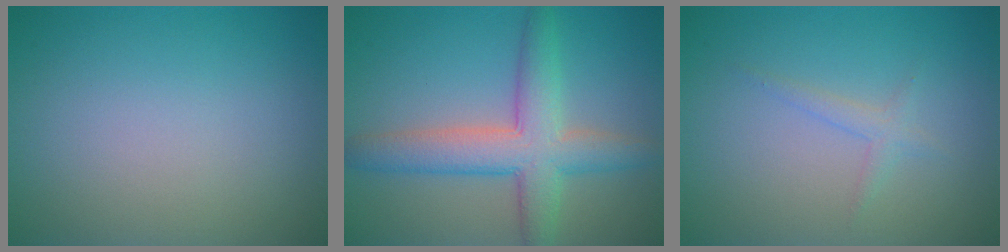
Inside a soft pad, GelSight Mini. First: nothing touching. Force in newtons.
{"total": 5.9, "press": 5.9, "slide": 0.2}
{"total": 1.2, "press": 1.2, "slide": 0.0}